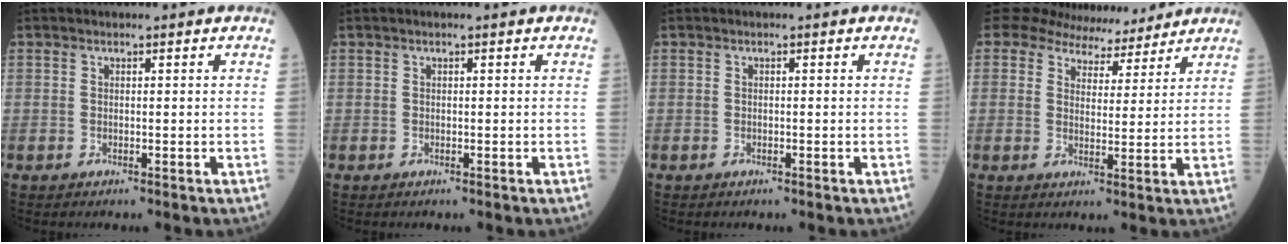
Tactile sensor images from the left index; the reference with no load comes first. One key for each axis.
{"total": 0.0}
{"total": 0.0}
{"total": 8.7, "fx": 8.2, "fy": 3.0, "fz": 0.3, "tx": 0.003, "ty": 0.004, "tz": 0.109}